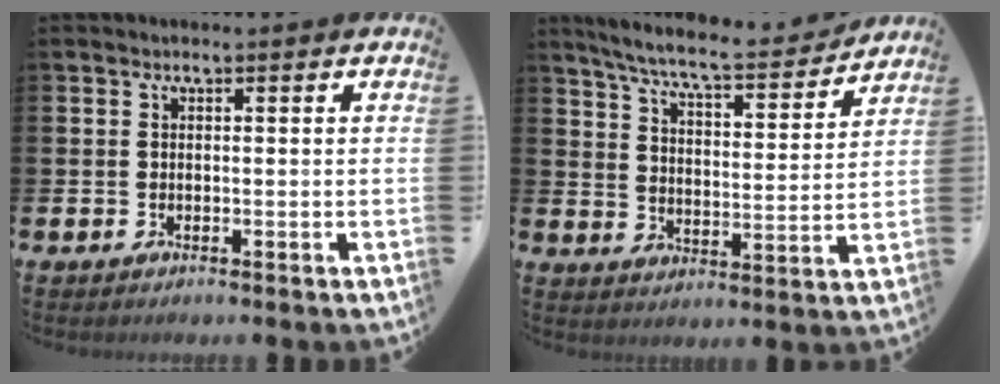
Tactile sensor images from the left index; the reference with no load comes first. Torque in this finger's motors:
{"motor_torque": [1.04, -1.10, 0.40, 0.08]}